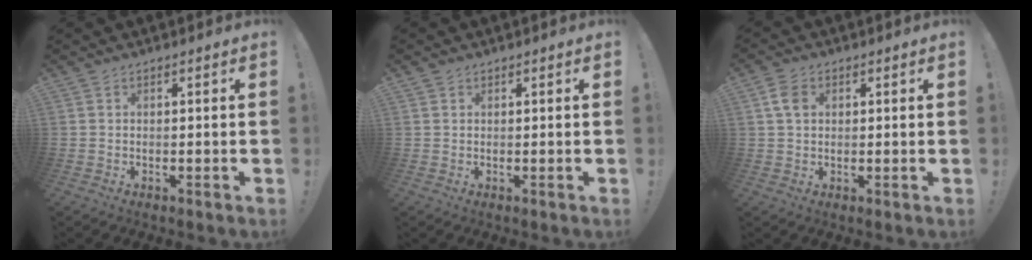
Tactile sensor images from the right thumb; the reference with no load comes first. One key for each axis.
{"total": 0.8, "fx": 0.6, "fy": 0.5, "fz": 0.1, "tx": 0.007, "ty": -0.003, "tz": 0.010}
{"total": 4.8, "fx": 1.4, "fy": 3.5, "fz": 3.0, "tx": -0.047, "ty": 0.003, "tz": 0.029}